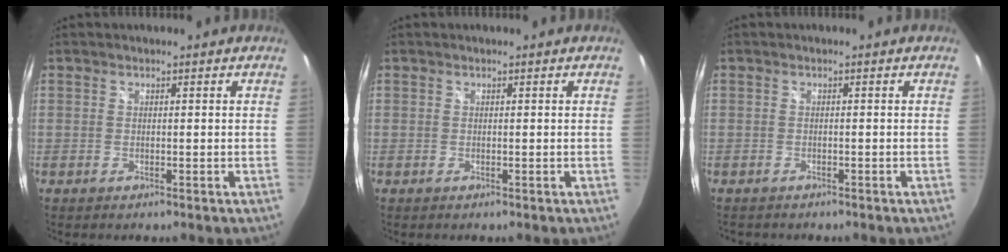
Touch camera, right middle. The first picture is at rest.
{"total": 0.0}
{"total": 0.0}